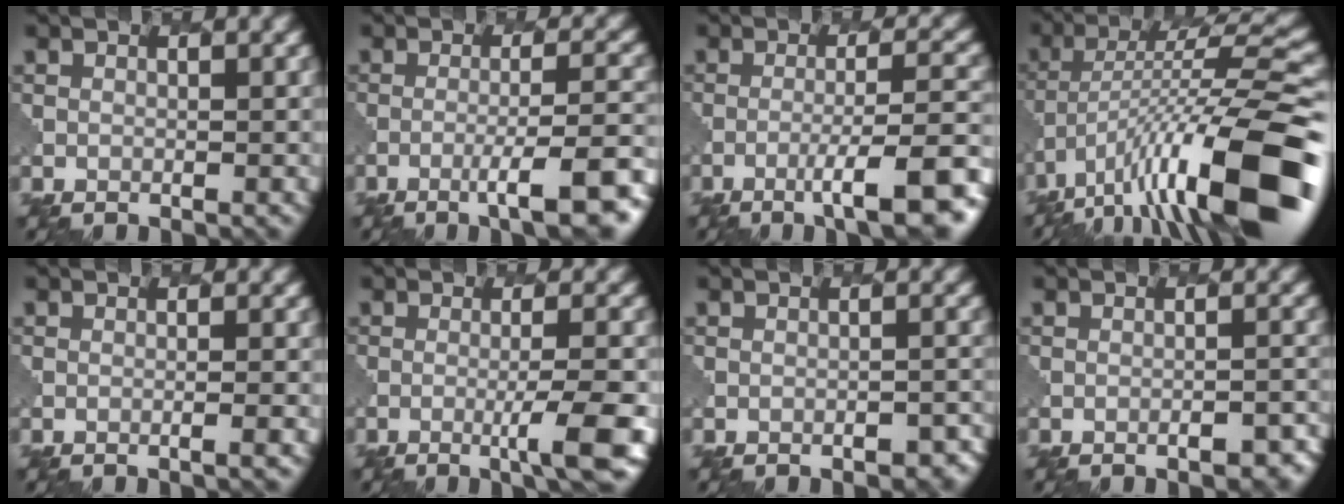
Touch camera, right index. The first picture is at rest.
{"total": 7.8, "force": [-4.0, 1.5, 6.5], "torque": [-0.086, 0.002, -0.055]}
{"total": 8.8, "force": [-4.7, 1.7, 7.2], "torque": [-0.098, 0.004, -0.065]}
{"total": 13.8, "force": [-6.6, 3.7, 11.6], "torque": [-0.191, 0.014, -0.103]}
{"total": 1.3, "force": [-0.3, 0.3, 1.2], "torque": [-0.009, 0.001, -0.009]}
{"total": 4.5, "force": [-1.4, 0.5, 4.3], "torque": [-0.060, 0.002, -0.026]}
{"total": 2.8, "force": [-2.0, 1.0, 1.6], "torque": [-0.024, 0.010, -0.015]}
{"total": 3.4, "force": [-2.2, 1.1, 2.3], "torque": [-0.029, 0.009, -0.020]}